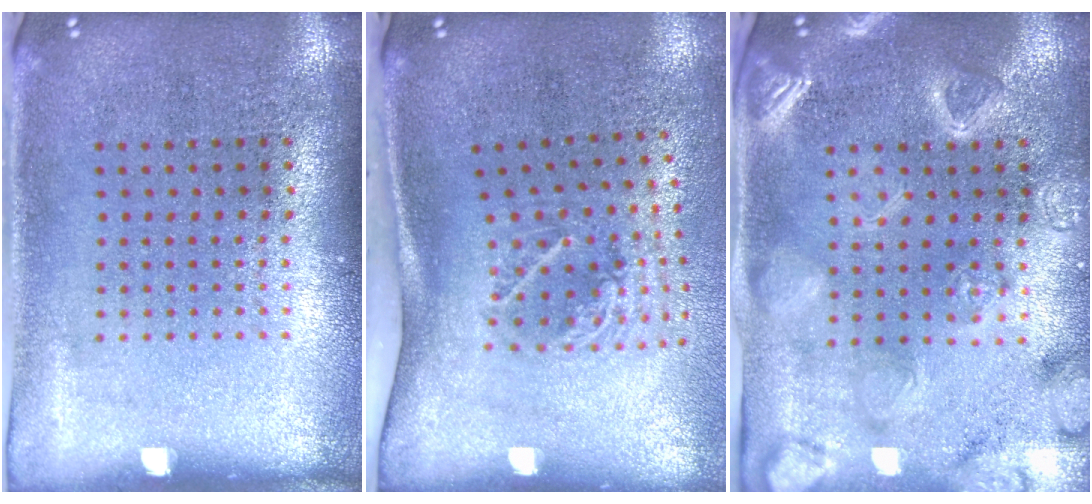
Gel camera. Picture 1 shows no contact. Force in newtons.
{"total": 2.1, "press": 1.3, "slide": 1.6}
{"total": 3.3, "press": 3.1, "slide": 1.0}